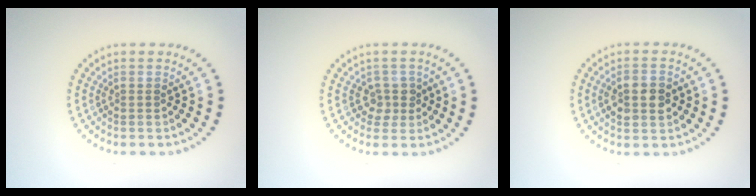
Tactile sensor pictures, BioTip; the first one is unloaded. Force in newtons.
{"total": 1.9, "press": 1.5, "slide": 1.2}
{"total": 3.7, "press": 3.7, "slide": 0.1}